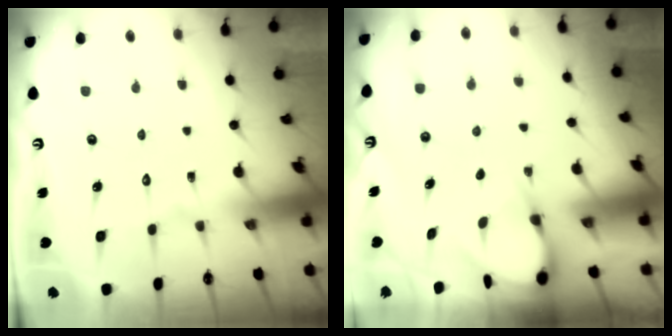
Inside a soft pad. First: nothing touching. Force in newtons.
{"total": 3.5, "press": 3.5, "slide": 0.3}